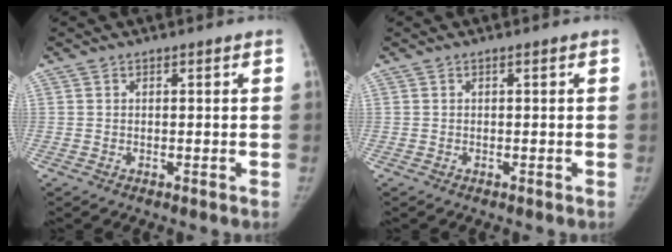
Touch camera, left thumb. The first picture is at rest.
{"total": 0.0}